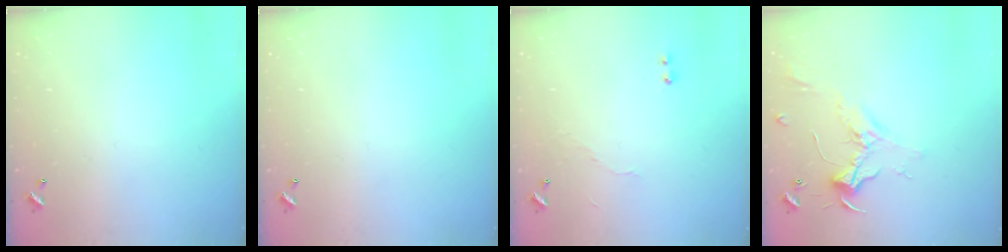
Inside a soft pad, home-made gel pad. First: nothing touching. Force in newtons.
{"total": 0.0}
{"total": 4.6, "press": 4.6, "slide": 0.3}
{"total": 2.4, "press": 2.3, "slide": 0.8}